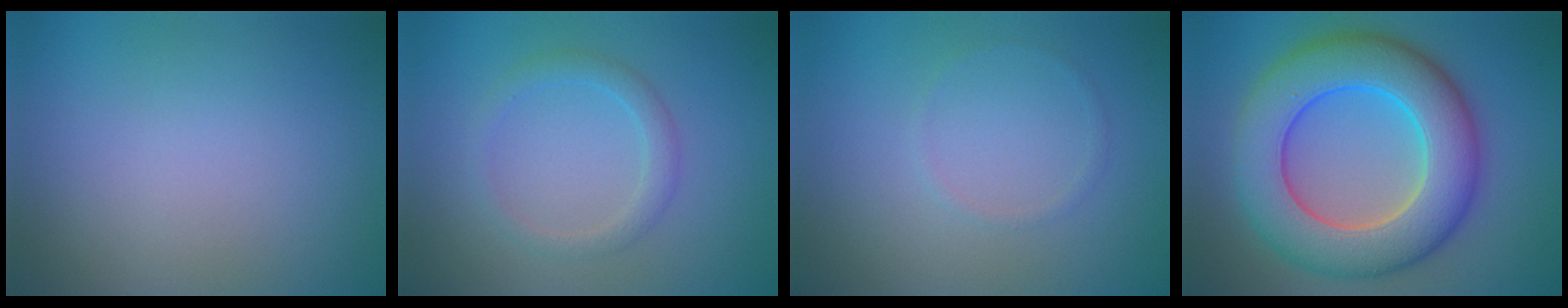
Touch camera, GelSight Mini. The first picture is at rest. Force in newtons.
{"total": 2.0, "press": 2.0, "slide": 0.1}
{"total": 0.6, "press": 0.6, "slide": 0.1}
{"total": 11.4, "press": 11.4, "slide": 0.3}